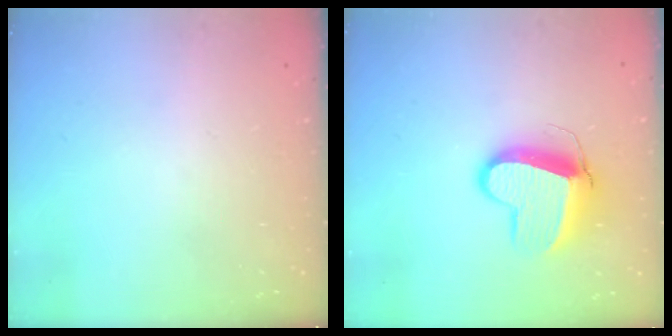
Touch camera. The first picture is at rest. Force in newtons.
{"total": 12.0, "press": 11.9, "slide": 1.2}